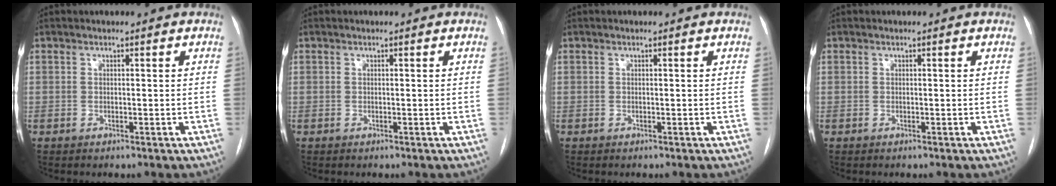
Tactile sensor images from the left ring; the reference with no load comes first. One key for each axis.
{"total": 0.0}
{"total": 0.0}
{"total": 0.0}